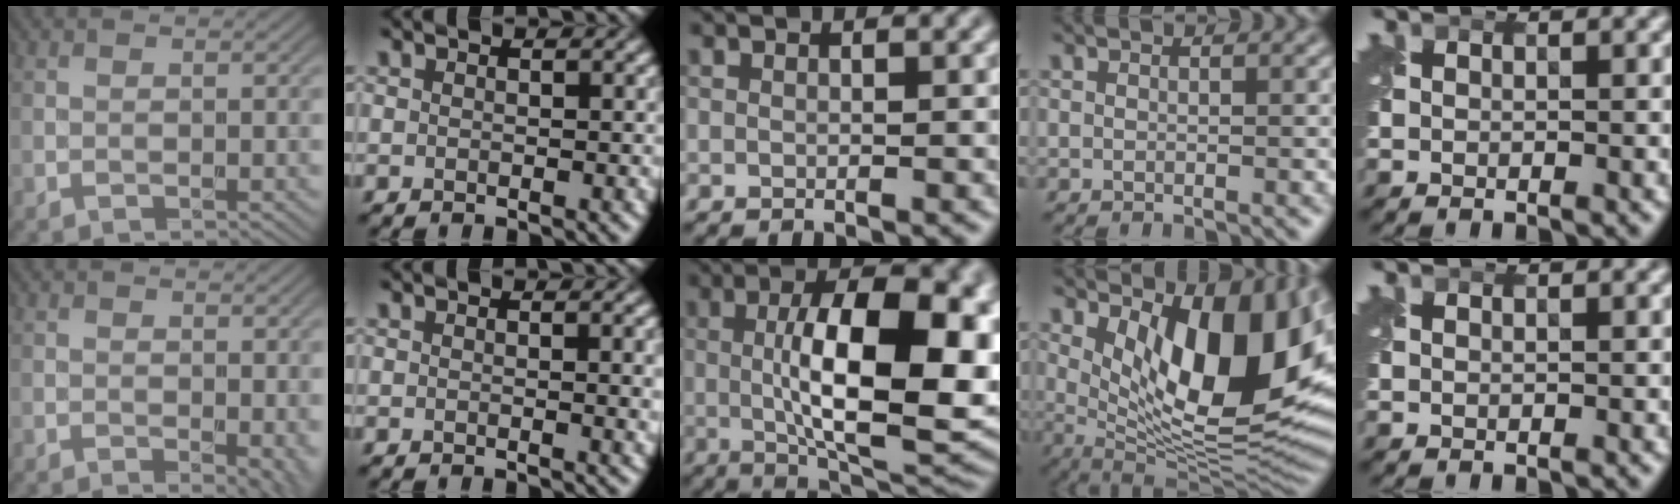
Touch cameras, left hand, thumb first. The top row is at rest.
{"thumb": {"total": 3.5, "force": [-0.7, 1.5, 3.1], "torque": [-0.036, -0.009, -0.007]}, "index": {"total": 2.5, "force": [0.2, 0.7, 2.3], "torque": [-0.021, 0.001, 0.000]}, "middle": {"total": 14.4, "force": [0.3, 5.6, 13.3], "torque": [-0.194, -0.003, 0.005]}, "ring": {"total": 13.0, "force": [3.4, 5.5, 11.3], "torque": [-0.161, -0.017, 0.063]}}